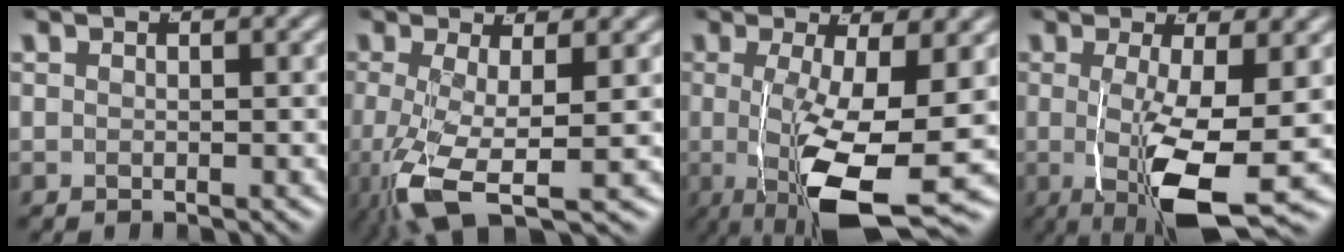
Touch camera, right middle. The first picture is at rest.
{"total": 7.6, "force": [-3.6, 3.4, 5.8], "torque": [-0.142, -0.050, -0.028]}
{"total": 10.3, "force": [-2.3, 3.2, 9.5], "torque": [-0.159, -0.034, -0.016]}
{"total": 8.5, "force": [-1.8, 1.8, 8.1], "torque": [-0.132, -0.029, -0.010]}